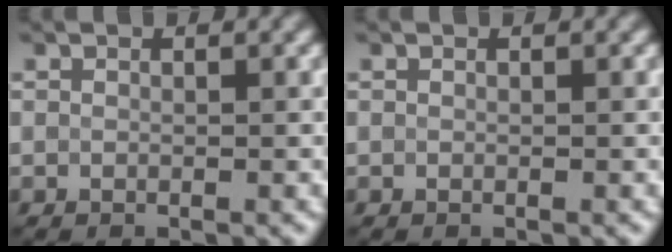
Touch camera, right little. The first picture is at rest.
{"total": 0.0}